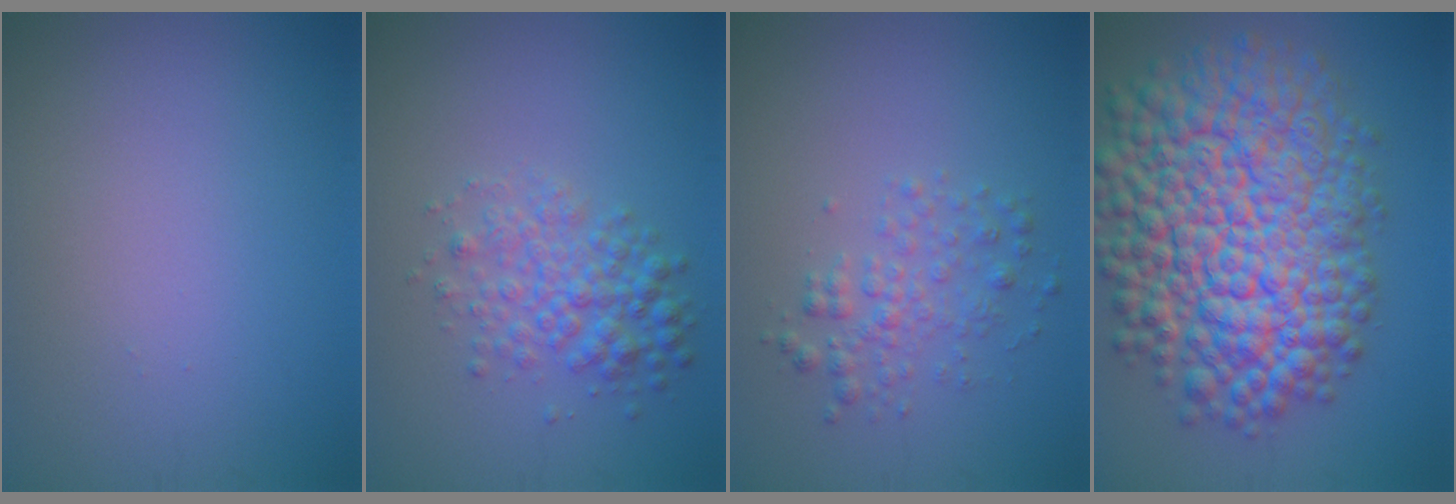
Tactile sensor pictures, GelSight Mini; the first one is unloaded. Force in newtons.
{"total": 3.6, "press": 3.6, "slide": 0.0}
{"total": 2.4, "press": 2.4, "slide": 0.1}
{"total": 15.5, "press": 15.5, "slide": 0.5}